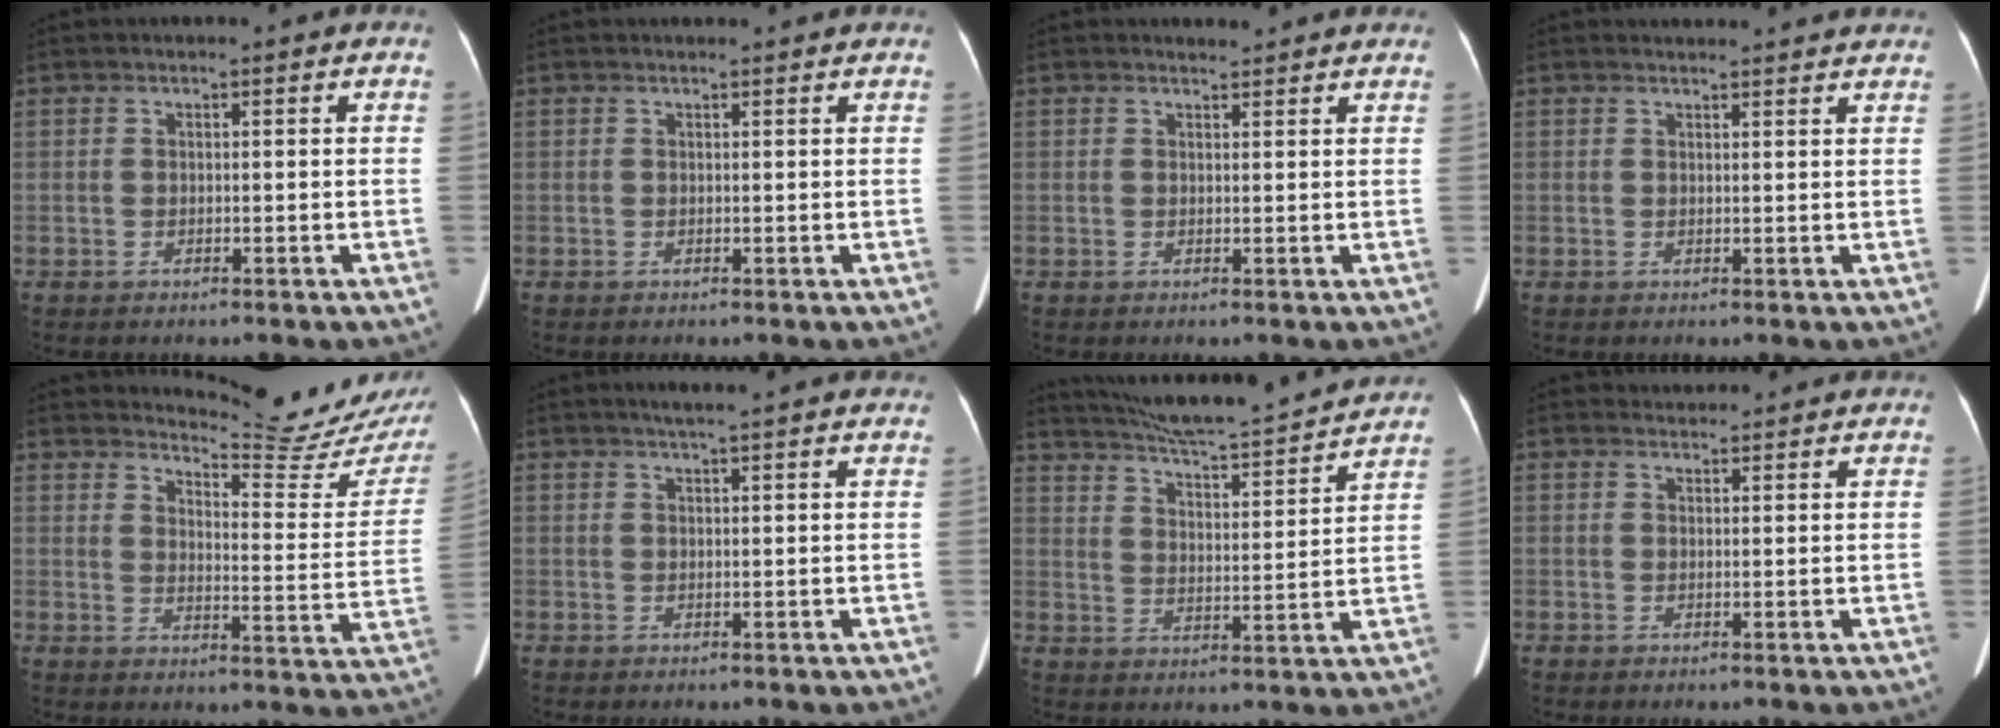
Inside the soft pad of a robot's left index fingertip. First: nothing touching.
{"total": 2.8, "force": [2.7, 0.2, 0.7], "torque": [-0.011, 0.016, 0.032]}
{"total": 2.2, "force": [2.1, 0.5, 0.1], "torque": [-0.009, 0.009, 0.026]}
{"total": 8.8, "force": [8.5, 1.0, 1.9], "torque": [-0.013, 0.021, 0.082]}
{"total": 14.9, "force": [14.7, -0.7, 2.5], "torque": [-0.034, -0.110, 0.170]}
{"total": 9.3, "force": [8.2, 0.8, 4.5], "torque": [-0.058, 0.025, 0.090]}
{"total": 19.0, "force": [17.6, 0.6, 7.0], "torque": [-0.120, -0.010, 0.252]}
{"total": 4.1, "force": [4.0, 0.8, 0.1], "torque": [-0.006, 0.023, 0.048]}